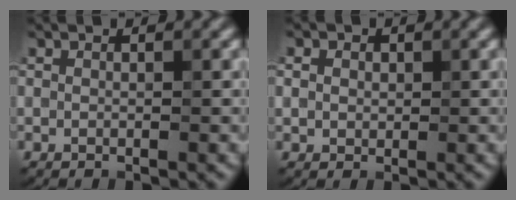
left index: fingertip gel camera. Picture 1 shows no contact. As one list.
[{"total": 1.5, "force": [0.5, 1.2, 0.6], "torque": [-0.005, 0.006, 0.001]}]